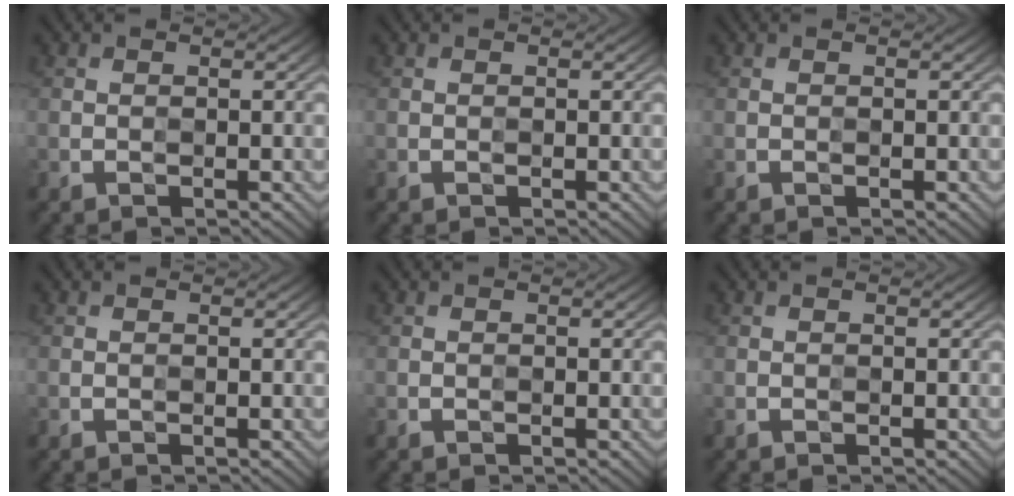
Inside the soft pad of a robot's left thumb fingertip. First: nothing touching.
{"total": 0.0}
{"total": 0.0}
{"total": 0.0}
{"total": 0.0}
{"total": 0.0}